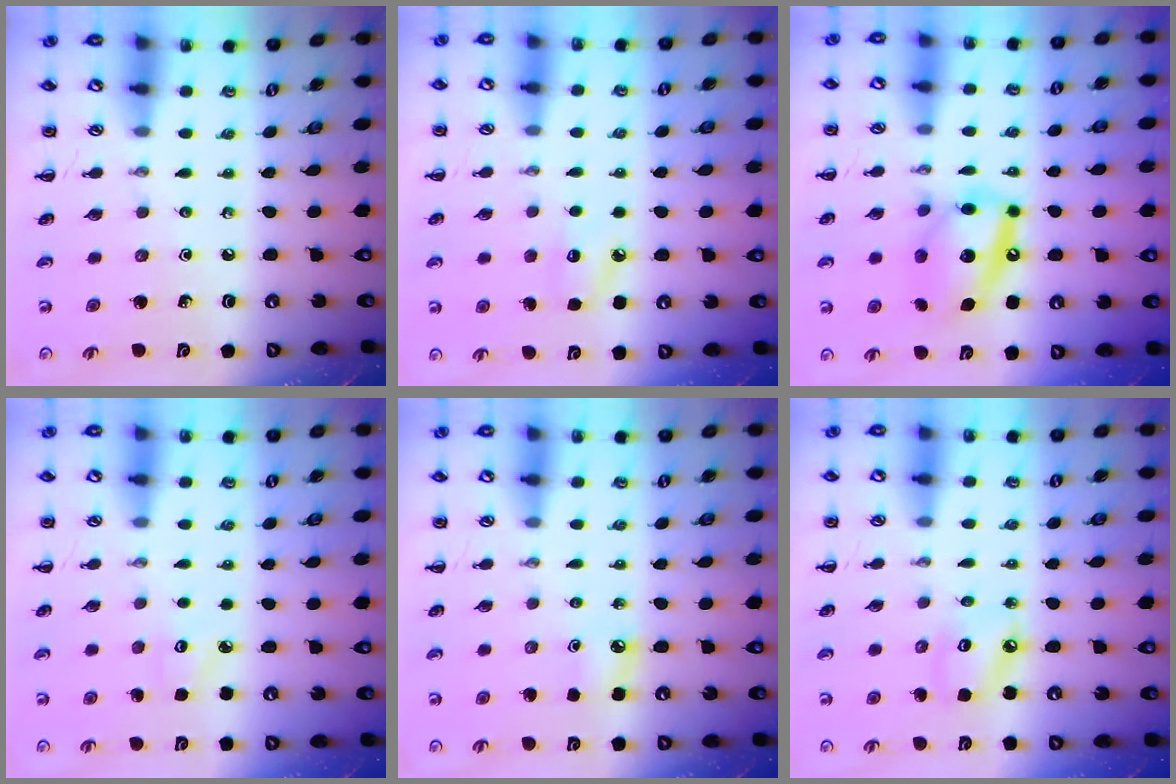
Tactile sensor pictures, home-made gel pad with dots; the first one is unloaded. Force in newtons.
{"total": 7.1, "press": 6.8, "slide": 2.0}
{"total": 16.0, "press": 15.8, "slide": 2.5}
{"total": 3.5, "press": 3.3, "slide": 1.1}
{"total": 4.7, "press": 4.5, "slide": 1.4}
{"total": 5.1, "press": 5.1, "slide": 0.6}